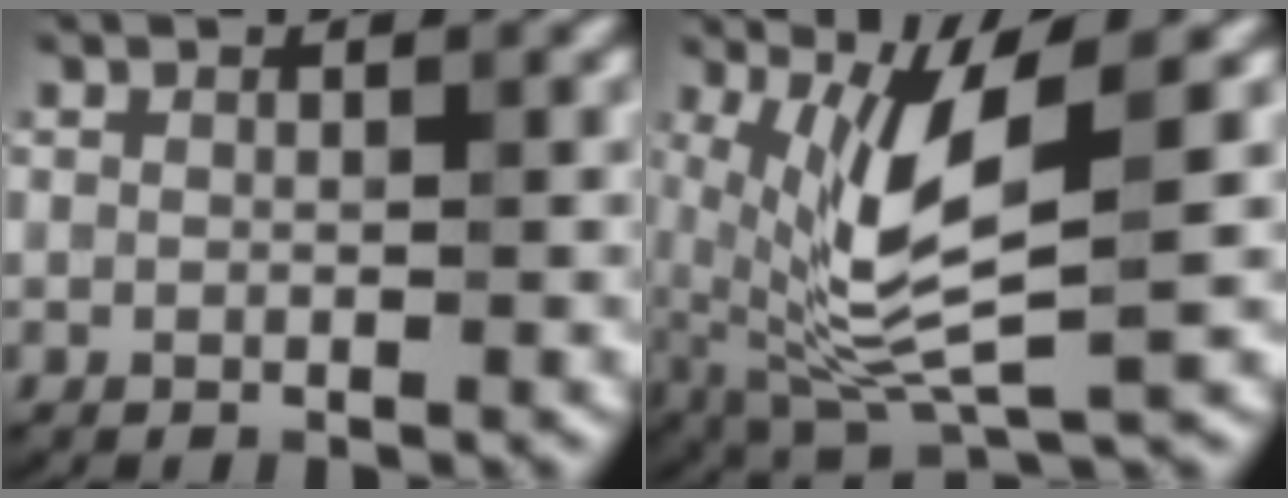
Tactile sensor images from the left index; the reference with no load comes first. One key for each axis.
{"total": 8.3, "fx": 1.3, "fy": 2.4, "fz": 7.8, "tx": -0.165, "ty": -0.013, "tz": 0.031}